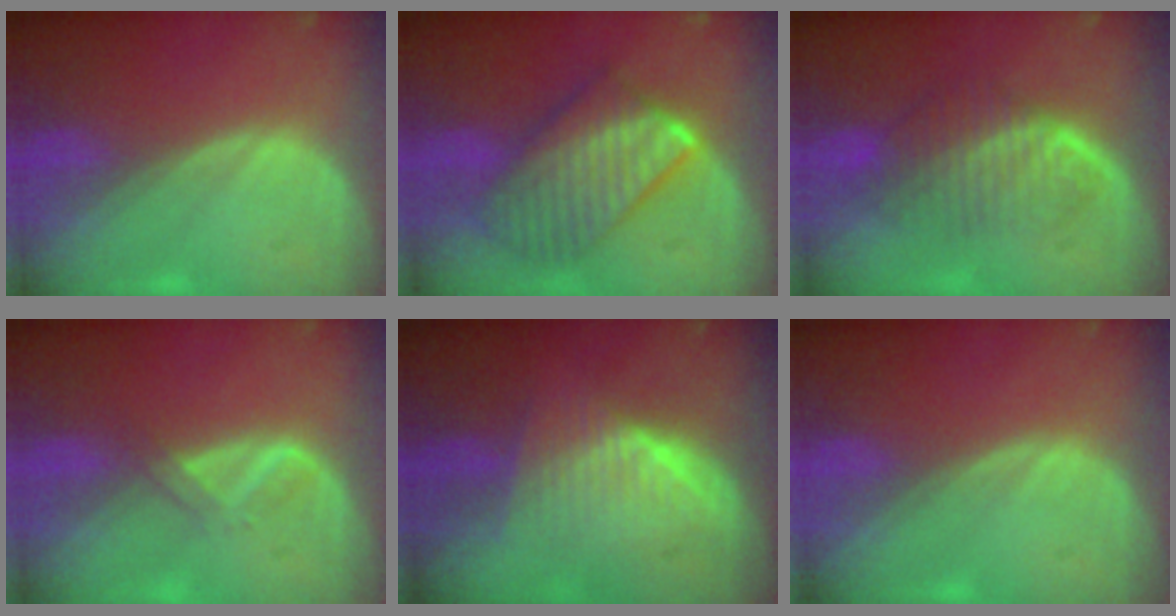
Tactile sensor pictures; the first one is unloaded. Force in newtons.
{"total": 10.2, "press": 10.2, "slide": 0.8}
{"total": 6.7, "press": 6.4, "slide": 2.0}
{"total": 2.1, "press": 2.1, "slide": 0.2}
{"total": 6.6, "press": 6.2, "slide": 2.3}
{"total": 0.0}